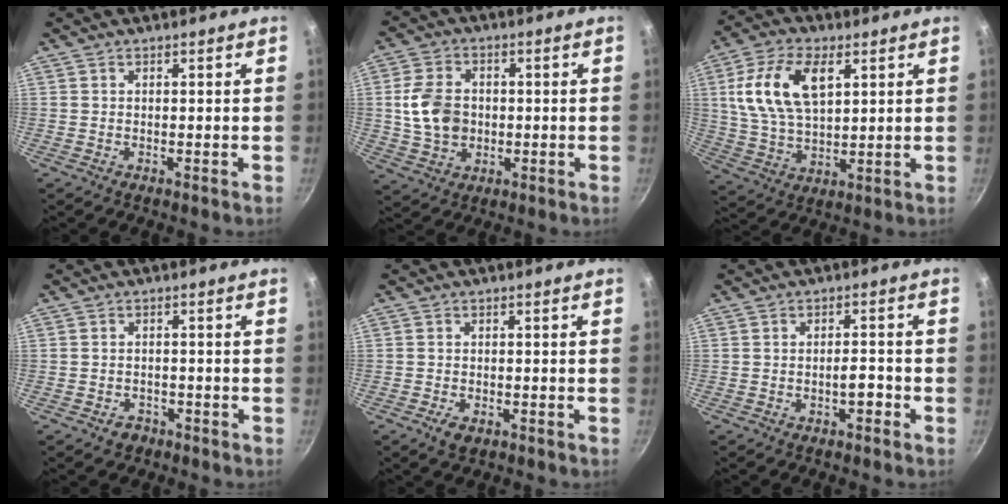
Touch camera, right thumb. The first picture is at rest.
{"total": 10.0, "force": [0.1, 7.6, 6.5], "torque": [-0.103, 0.007, 0.002]}
{"total": 14.9, "force": [4.7, 8.4, 11.4], "torque": [-0.208, -0.006, 0.090]}
{"total": 2.6, "force": [-1.6, 1.9, 0.7], "torque": [-0.002, 0.019, -0.016]}
{"total": 2.8, "force": [-1.4, 1.5, 1.8], "torque": [-0.035, 0.004, -0.024]}
{"total": 3.1, "force": [-1.6, 1.2, 2.4], "torque": [-0.026, 0.018, -0.024]}